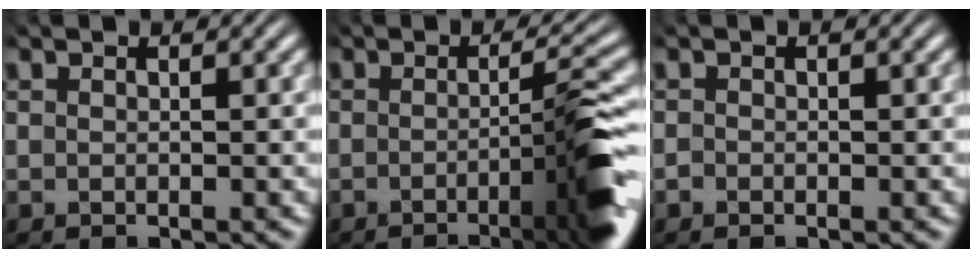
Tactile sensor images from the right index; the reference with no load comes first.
{"total": 8.4, "force": [-2.9, 1.5, 7.8], "torque": [-0.095, -0.002, -0.047]}
{"total": 0.5, "force": [-0.5, 0.2, 0.0], "torque": [0.000, -0.006, -0.008]}